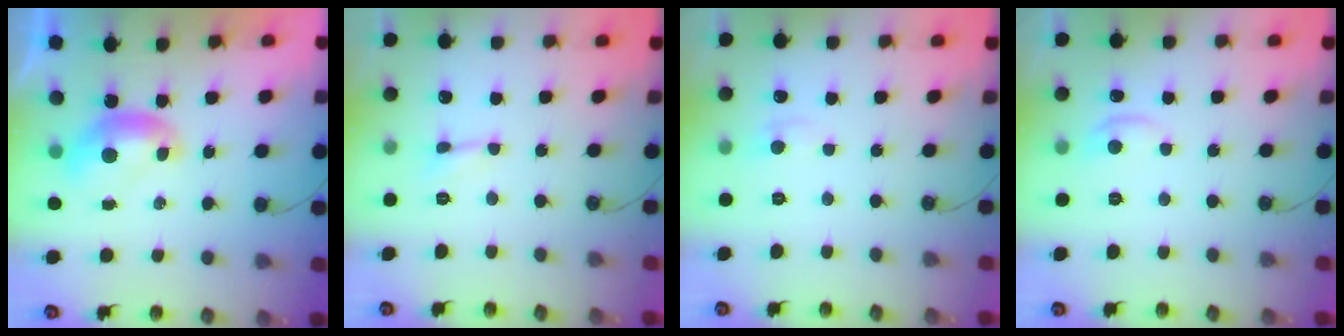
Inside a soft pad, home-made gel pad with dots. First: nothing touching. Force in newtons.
{"total": 1.6, "press": 1.5, "slide": 0.4}
{"total": 1.2, "press": 1.1, "slide": 0.4}
{"total": 1.6, "press": 1.3, "slide": 0.9}